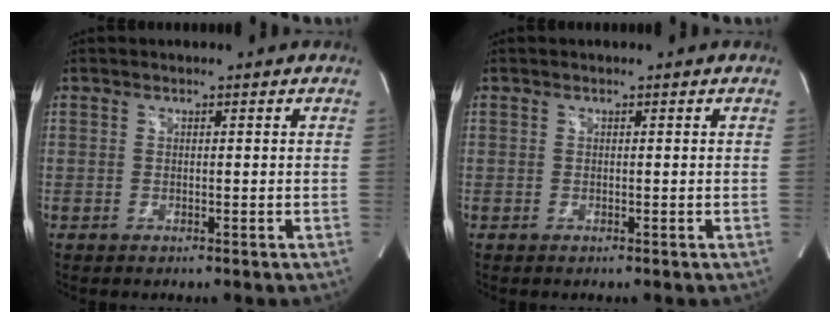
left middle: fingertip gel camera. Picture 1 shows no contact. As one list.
[{"total": 0.0}]